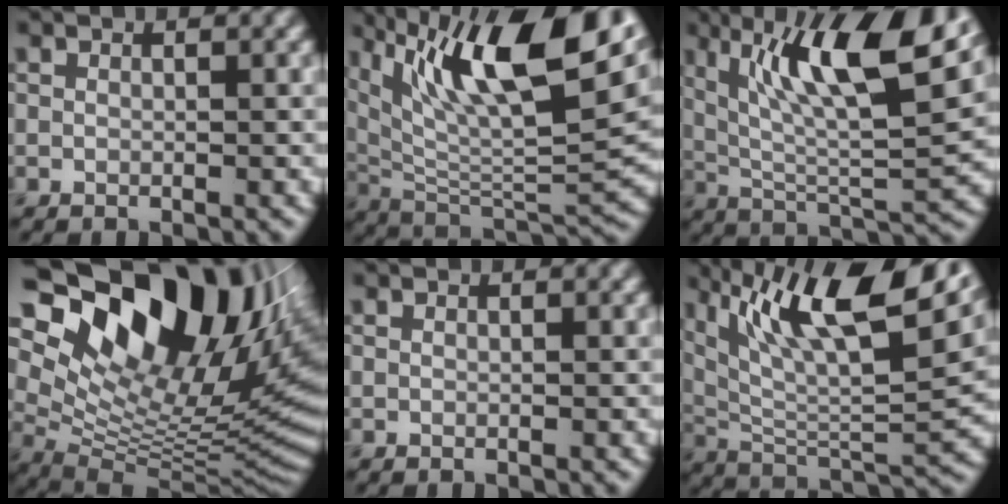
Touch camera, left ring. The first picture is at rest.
{"total": 15.1, "force": [7.4, 4.8, 12.2], "torque": [-0.212, 0.010, 0.134]}
{"total": 12.7, "force": [5.8, 3.1, 10.8], "torque": [-0.181, 0.004, 0.102]}
{"total": 18.6, "force": [9.0, 9.6, 13.1], "torque": [-0.195, 0.031, 0.158]}
{"total": 0.0}
{"total": 13.9, "force": [7.7, 3.8, 11.0], "torque": [-0.190, 0.007, 0.141]}